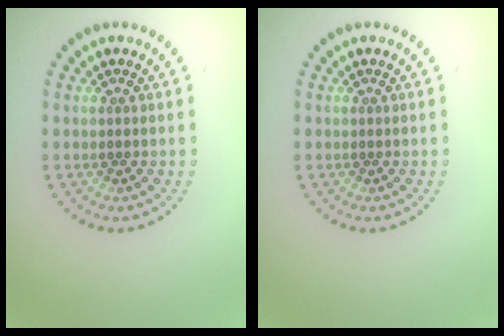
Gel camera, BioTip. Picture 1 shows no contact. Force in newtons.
{"total": 0.0}